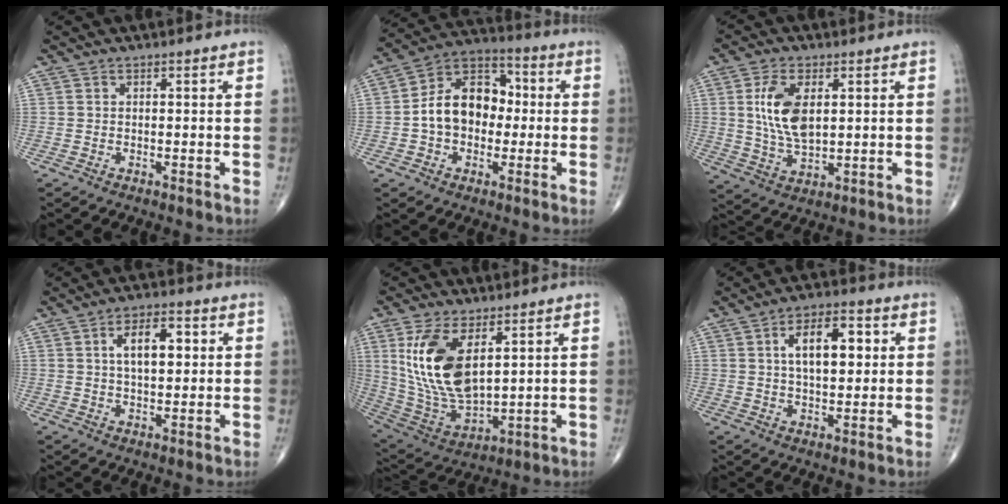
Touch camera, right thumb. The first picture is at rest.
{"total": 13.7, "force": [-0.5, 9.9, 9.4], "torque": [-0.126, 0.039, -0.019]}
{"total": 10.3, "force": [2.1, 5.4, 8.5], "torque": [-0.161, -0.012, 0.045]}
{"total": 8.0, "force": [1.8, 4.0, 6.7], "torque": [-0.091, 0.005, 0.027]}
{"total": 17.0, "force": [5.2, 8.3, 13.9], "torque": [-0.264, -0.025, 0.117]}
{"total": 10.4, "force": [2.3, 5.2, 8.7], "torque": [-0.115, 0.005, 0.034]}